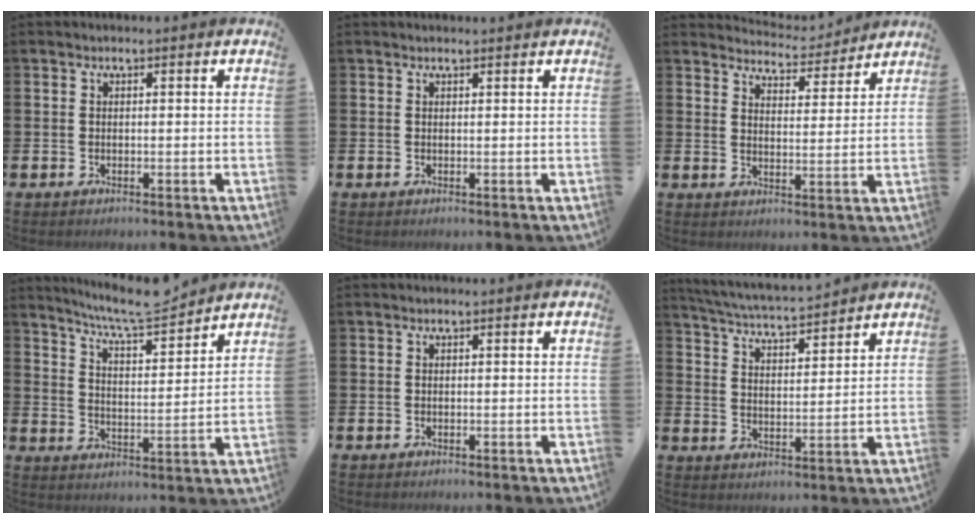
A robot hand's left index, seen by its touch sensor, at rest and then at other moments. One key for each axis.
{"total": 0.5, "fx": 0.5, "fy": 0.0, "fz": 0.1, "tx": 0.005, "ty": -0.003, "tz": 0.007}
{"total": 4.6, "fx": 4.6, "fy": 0.8, "fz": -0.1, "tx": -0.015, "ty": -0.035, "tz": 0.079}
{"total": 7.9, "fx": 7.5, "fy": 0.4, "fz": 2.4, "tx": -0.068, "ty": -0.047, "tz": 0.133}
{"total": 0.0}
{"total": 5.0, "fx": 5.0, "fy": 0.1, "fz": 0.8, "tx": -0.039, "ty": -0.036, "tz": 0.086}